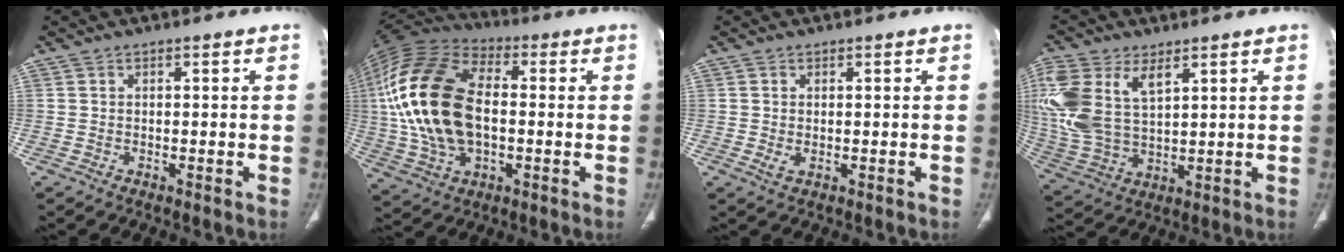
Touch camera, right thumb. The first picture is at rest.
{"total": 23.6, "force": [0.6, 14.2, 18.8], "torque": [-0.383, 0.006, 0.014]}
{"total": 1.6, "force": [0.0, 0.9, 1.3], "torque": [-0.032, -0.005, 0.005]}
{"total": 16.3, "force": [6.4, 9.3, 11.8], "torque": [-0.273, -0.011, 0.134]}